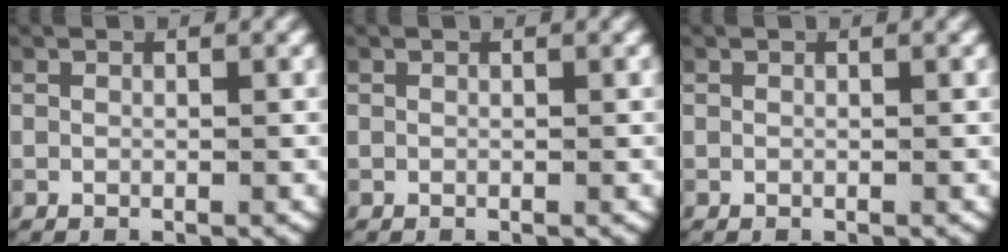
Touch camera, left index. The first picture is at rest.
{"total": 0.0}
{"total": 0.0}